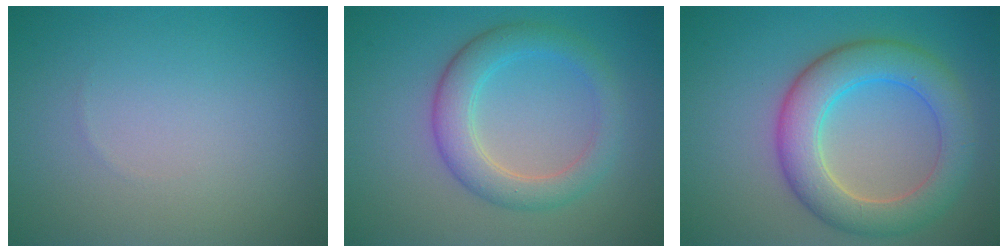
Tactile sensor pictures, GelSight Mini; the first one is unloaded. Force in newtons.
{"total": 5.3, "press": 5.3, "slide": 0.0}
{"total": 6.6, "press": 6.6, "slide": 0.1}